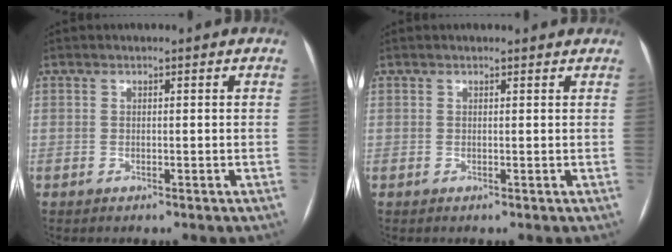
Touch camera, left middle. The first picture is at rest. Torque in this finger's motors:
{"motor_torque": [-0.15, 0.13, -0.14, -0.01]}